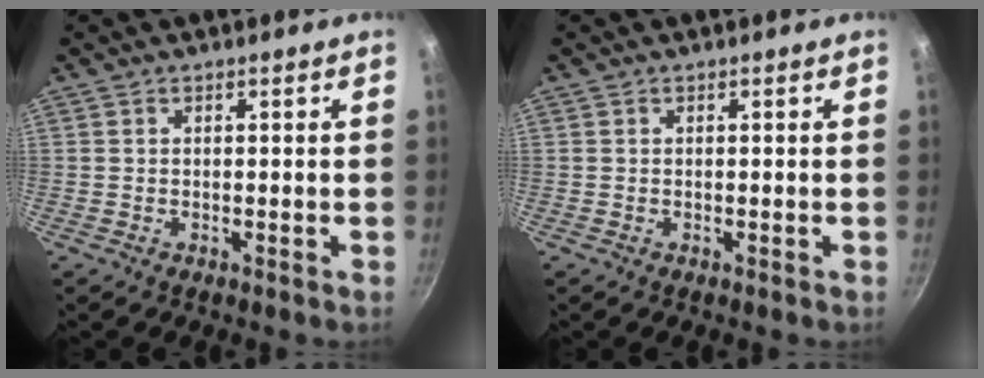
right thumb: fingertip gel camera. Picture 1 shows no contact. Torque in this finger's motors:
{"motor_torque": [0.00, 0.00, 0.00, 0.00, 0.00]}